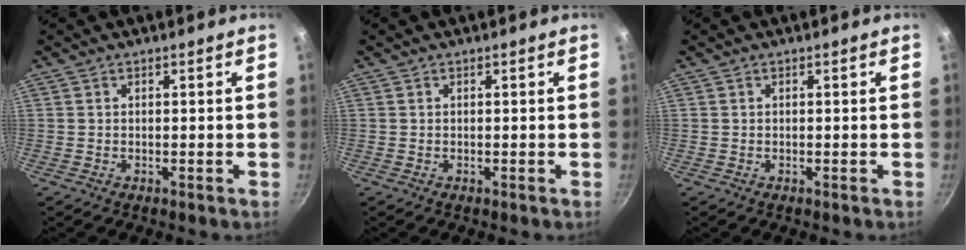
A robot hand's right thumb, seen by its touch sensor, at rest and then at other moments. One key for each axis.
{"total": 0.0}
{"total": 0.0}